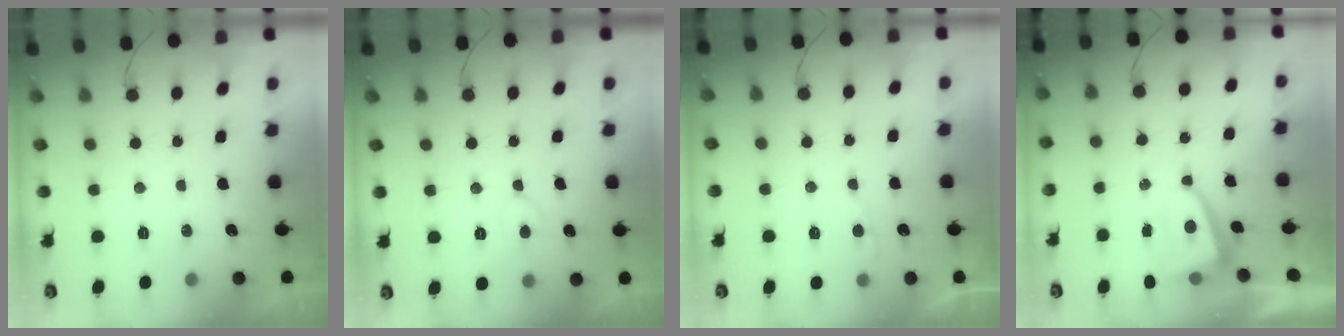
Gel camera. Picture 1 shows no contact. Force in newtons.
{"total": 4.4, "press": 4.4, "slide": 0.2}
{"total": 2.5, "press": 2.5, "slide": 0.4}
{"total": 2.7, "press": 2.6, "slide": 0.4}